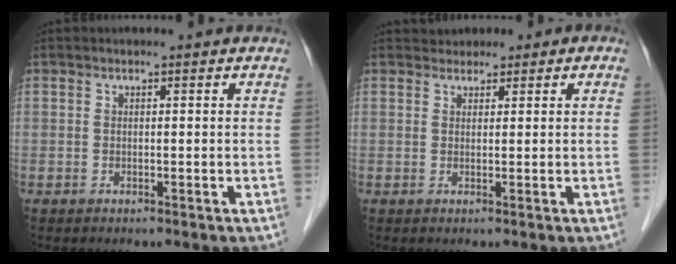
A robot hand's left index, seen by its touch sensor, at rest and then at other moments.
{"total": 2.1, "force": [1.4, 1.5, 0.3], "torque": [0.001, 0.015, 0.016]}